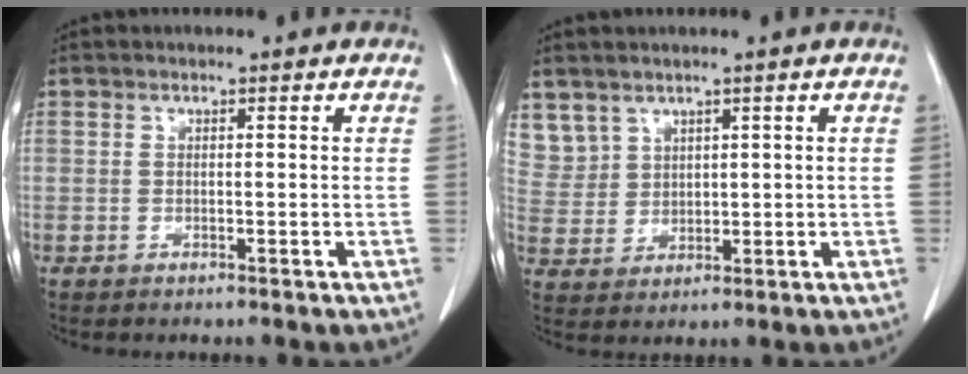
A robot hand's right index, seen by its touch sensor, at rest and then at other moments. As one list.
[{"total": 7.2, "force": [4.5, 5.6, 0.7], "torque": [-0.028, 0.018, 0.110]}]